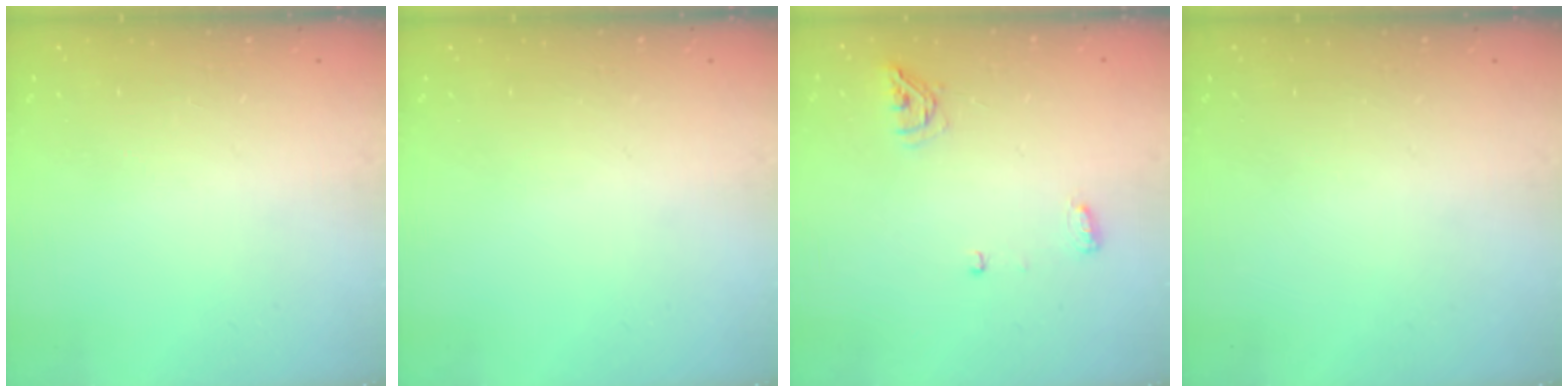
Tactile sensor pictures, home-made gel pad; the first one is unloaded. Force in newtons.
{"total": 0.0}
{"total": 5.8, "press": 5.7, "slide": 0.9}
{"total": 0.0}